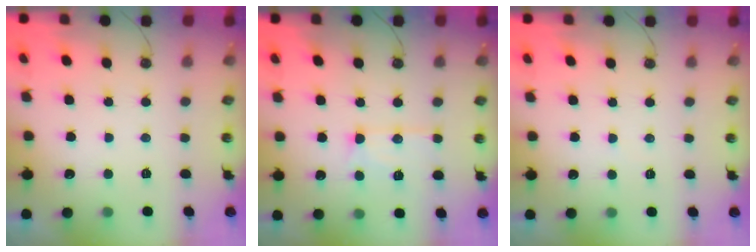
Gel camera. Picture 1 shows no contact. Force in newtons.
{"total": 11.4, "press": 11.4, "slide": 1.0}
{"total": 2.8, "press": 2.7, "slide": 0.4}